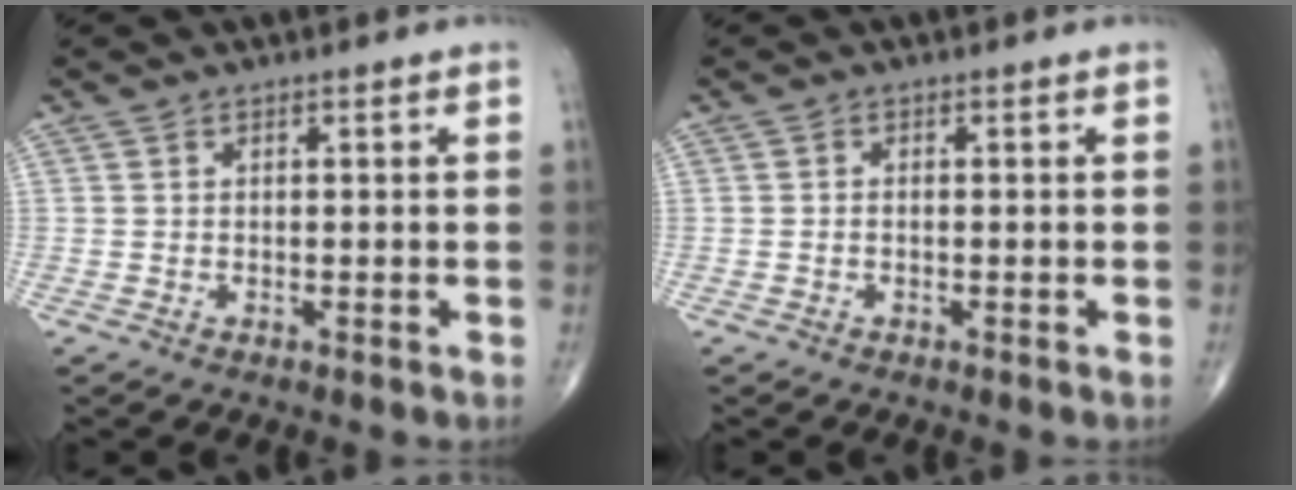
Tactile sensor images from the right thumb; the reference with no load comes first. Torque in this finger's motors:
{"motor_torque": [-0.31, 0.04, 0.05, 0.06, 0.01]}